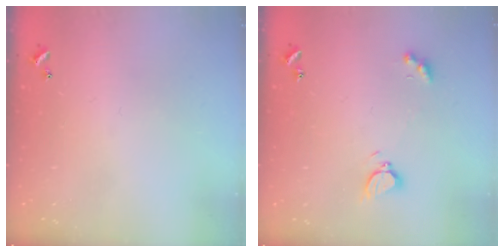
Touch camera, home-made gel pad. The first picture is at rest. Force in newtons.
{"total": 3.6, "press": 3.5, "slide": 0.7}